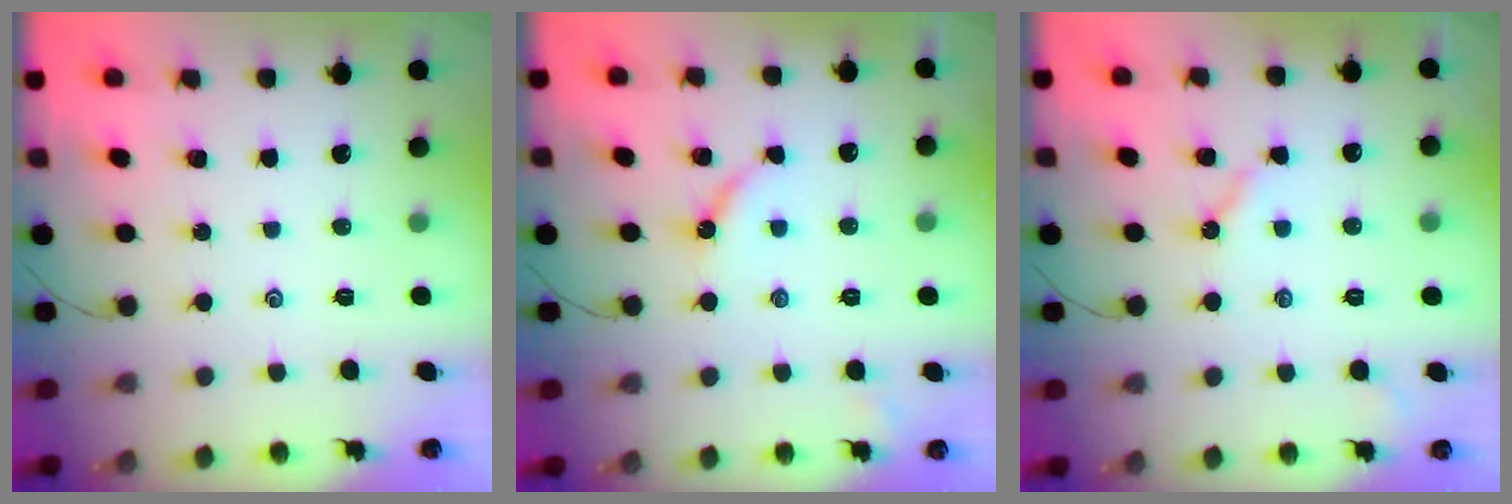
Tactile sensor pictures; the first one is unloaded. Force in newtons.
{"total": 5.6, "press": 5.6, "slide": 0.4}
{"total": 4.0, "press": 4.0, "slide": 0.5}